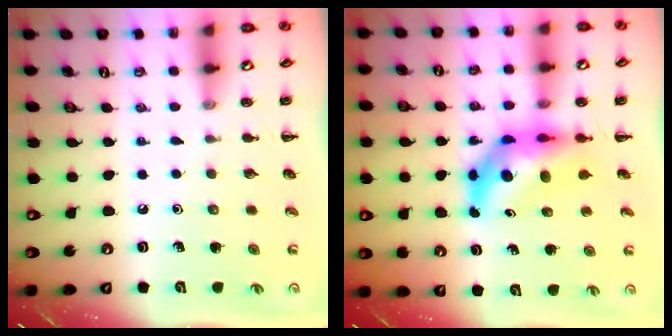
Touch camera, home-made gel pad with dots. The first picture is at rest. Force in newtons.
{"total": 7.6, "press": 7.2, "slide": 2.4}